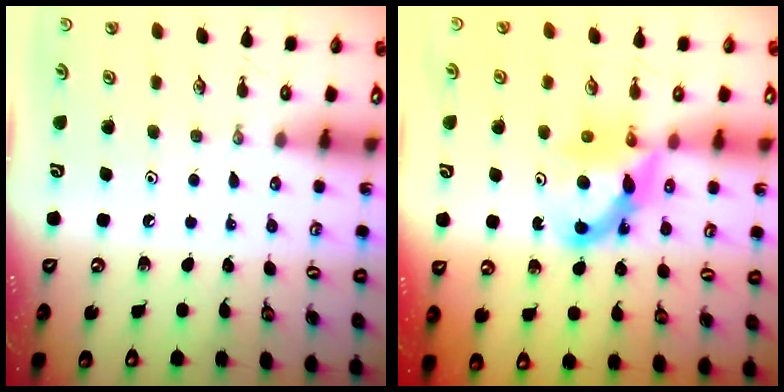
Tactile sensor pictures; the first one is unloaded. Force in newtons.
{"total": 7.6, "press": 7.6, "slide": 0.6}